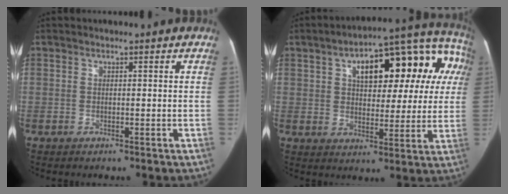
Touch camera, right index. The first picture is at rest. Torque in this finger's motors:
{"motor_torque": [0.75, 0.36, 0.69, 0.12]}